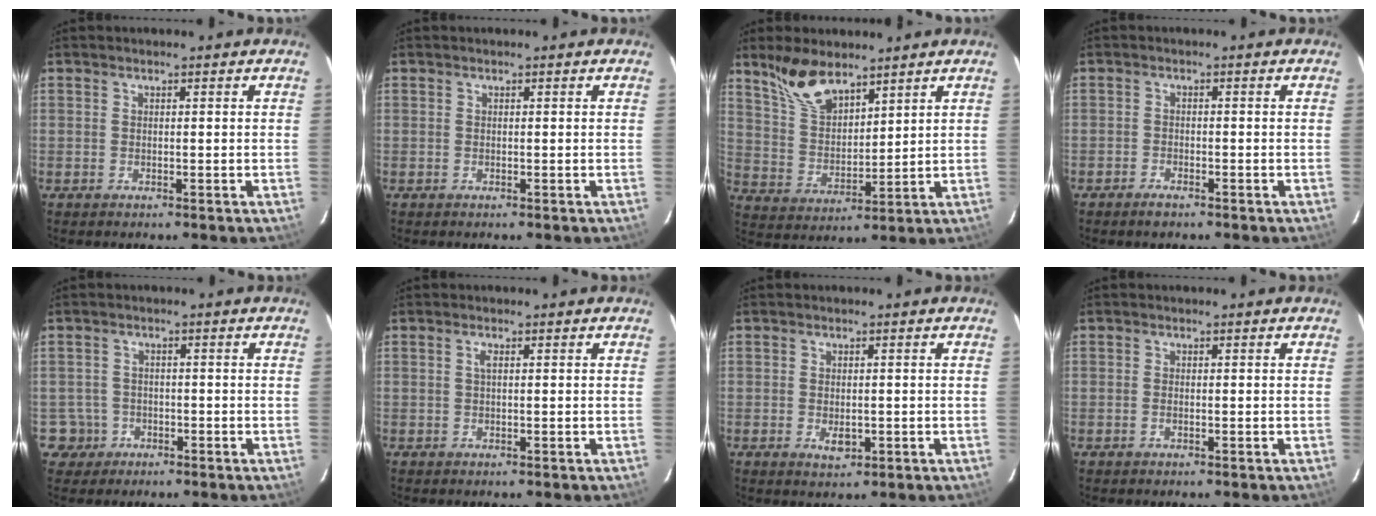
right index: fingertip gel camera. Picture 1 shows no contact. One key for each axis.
{"total": 0.0}
{"total": 9.8, "fx": 7.4, "fy": 4.0, "fz": 5.1, "tx": -0.097, "ty": 0.011, "tz": 0.156}
{"total": 2.1, "fx": -1.7, "fy": 0.8, "fz": 0.9, "tx": -0.026, "ty": 0.001, "tz": -0.034}
{"total": 4.0, "fx": -1.5, "fy": 3.7, "fz": -0.2, "tx": -0.001, "ty": 0.019, "tz": -0.026}
{"total": 0.9, "fx": 0.2, "fy": 0.2, "fz": 0.8, "tx": -0.018, "ty": 0.002, "tz": 0.002}
{"total": 2.8, "fx": -0.7, "fy": 1.8, "fz": 2.1, "tx": -0.036, "ty": -0.006, "tz": -0.008}
{"total": 0.7, "fx": -0.3, "fy": 0.3, "fz": 0.5, "tx": -0.014, "ty": -0.001, "tz": -0.005}